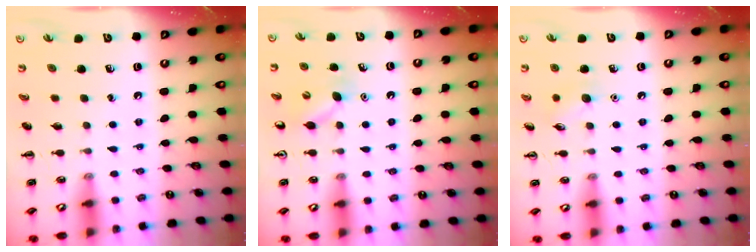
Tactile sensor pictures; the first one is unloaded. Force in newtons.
{"total": 5.2, "press": 5.0, "slide": 1.4}
{"total": 6.5, "press": 6.3, "slide": 1.6}